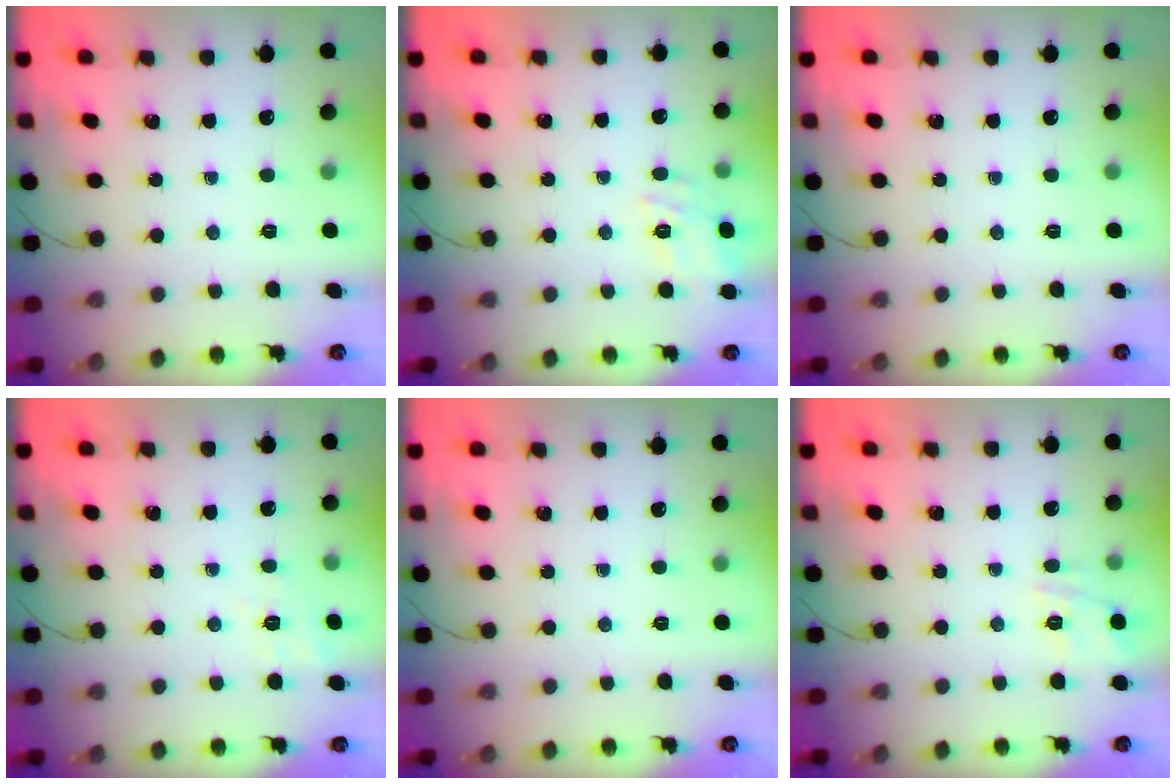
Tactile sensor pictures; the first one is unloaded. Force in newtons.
{"total": 13.0, "press": 13.0, "slide": 0.6}
{"total": 0.0}
{"total": 1.9, "press": 0.8, "slide": 1.7}
{"total": 0.0}
{"total": 11.4, "press": 11.4, "slide": 1.0}